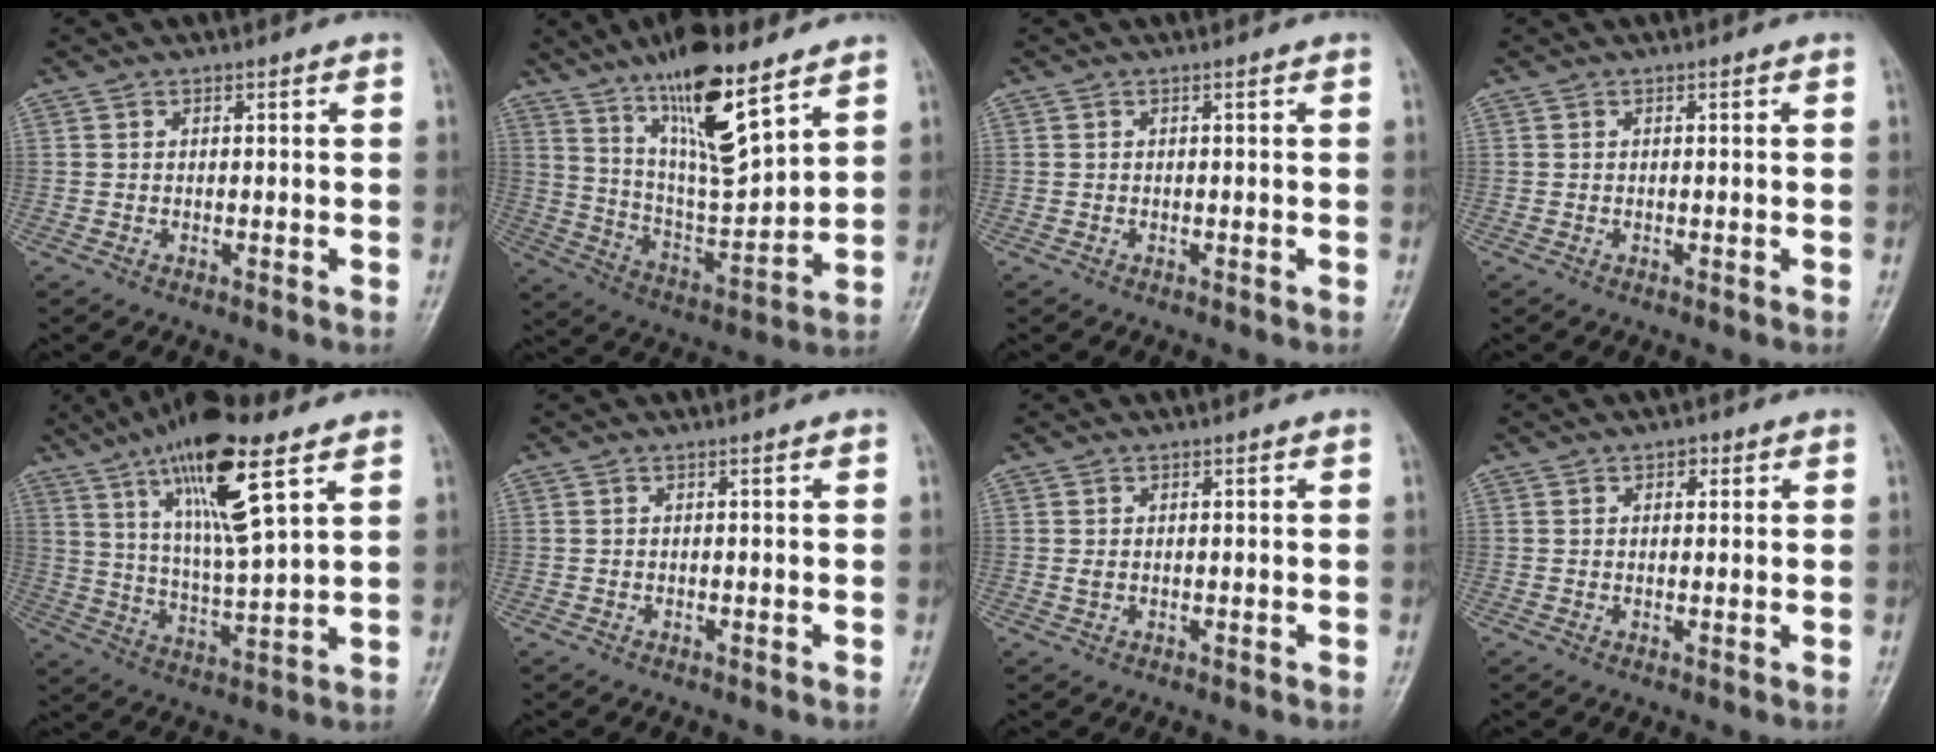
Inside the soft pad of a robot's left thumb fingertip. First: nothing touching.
{"total": 17.8, "force": [11.2, 4.9, 12.9], "torque": [-0.204, -0.064, 0.211]}
{"total": 0.0}
{"total": 0.0}
{"total": 17.4, "force": [9.0, 4.3, 14.3], "torque": [-0.248, -0.034, 0.165]}
{"total": 0.0}
{"total": 1.1, "force": [0.3, 0.8, 0.7], "torque": [-0.013, 0.000, 0.008]}
{"total": 2.1, "force": [1.0, 1.5, 1.1], "torque": [-0.003, 0.000, 0.009]}